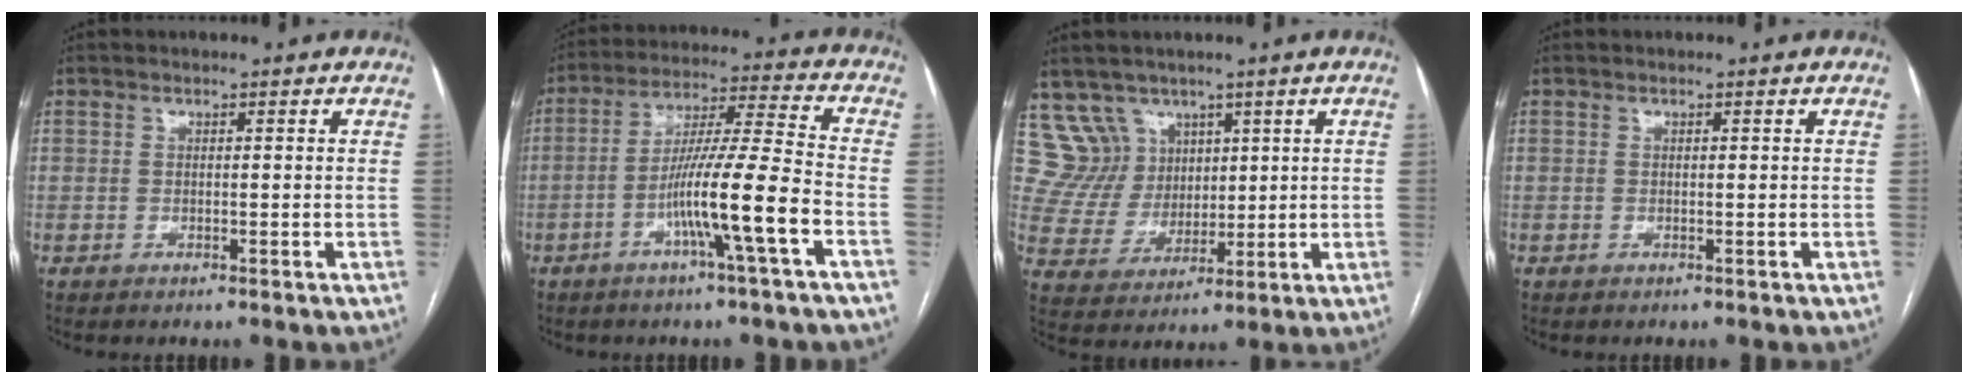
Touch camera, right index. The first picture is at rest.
{"total": 12.2, "force": [-4.7, -1.3, 11.2], "torque": [-0.203, 0.002, -0.084]}
{"total": 8.3, "force": [5.4, 6.2, -0.2], "torque": [-0.004, 0.030, 0.120]}
{"total": 0.0}